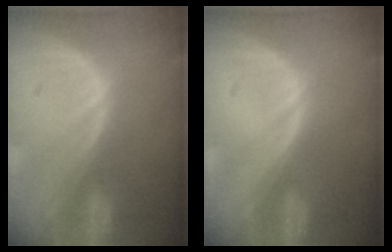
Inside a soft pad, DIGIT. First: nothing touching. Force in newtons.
{"total": 0.0}